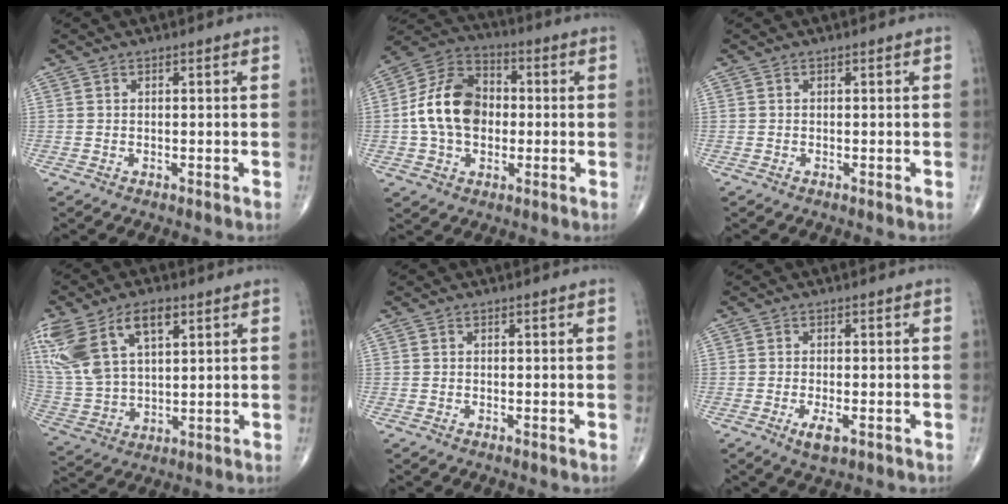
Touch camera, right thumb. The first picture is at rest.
{"total": 14.6, "force": [-0.4, 10.5, 10.1], "torque": [-0.164, 0.030, -0.014]}
{"total": 0.0}
{"total": 18.2, "force": [8.5, 9.9, 12.7], "torque": [-0.275, -0.004, 0.171]}
{"total": 0.0}
{"total": 3.4, "force": [-1.5, 1.2, 2.8], "torque": [-0.051, -0.005, -0.025]}